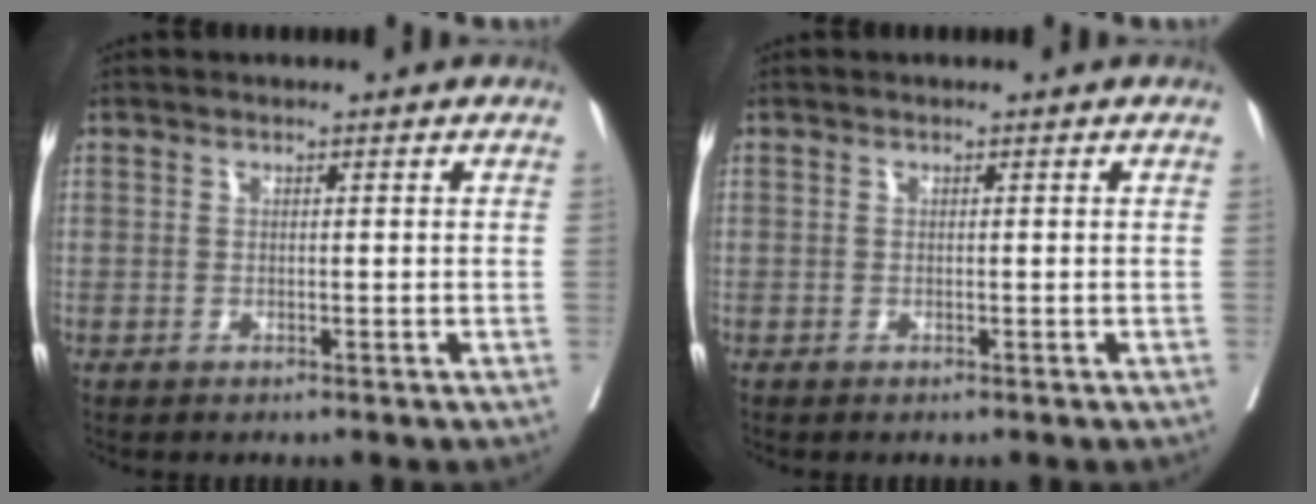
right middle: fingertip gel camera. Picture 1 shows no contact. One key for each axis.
{"total": 0.0}